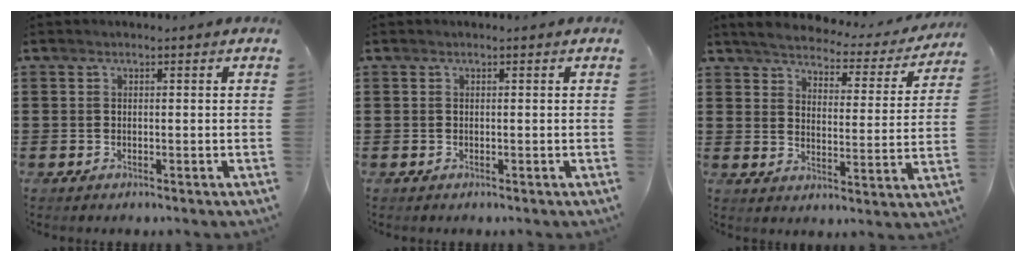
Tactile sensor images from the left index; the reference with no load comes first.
{"total": 0.0}
{"total": 3.5, "force": [3.4, 0.3, 0.8], "torque": [-0.038, -0.027, 0.052]}